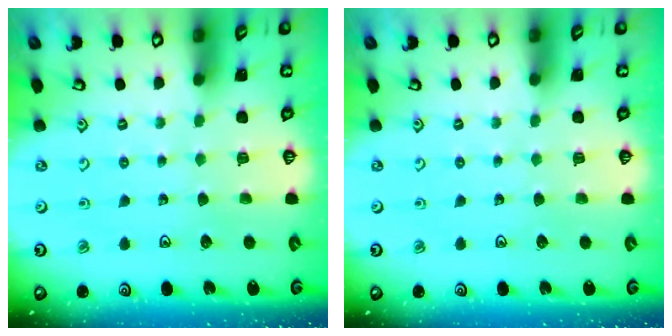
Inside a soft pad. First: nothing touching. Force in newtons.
{"total": 0.0}